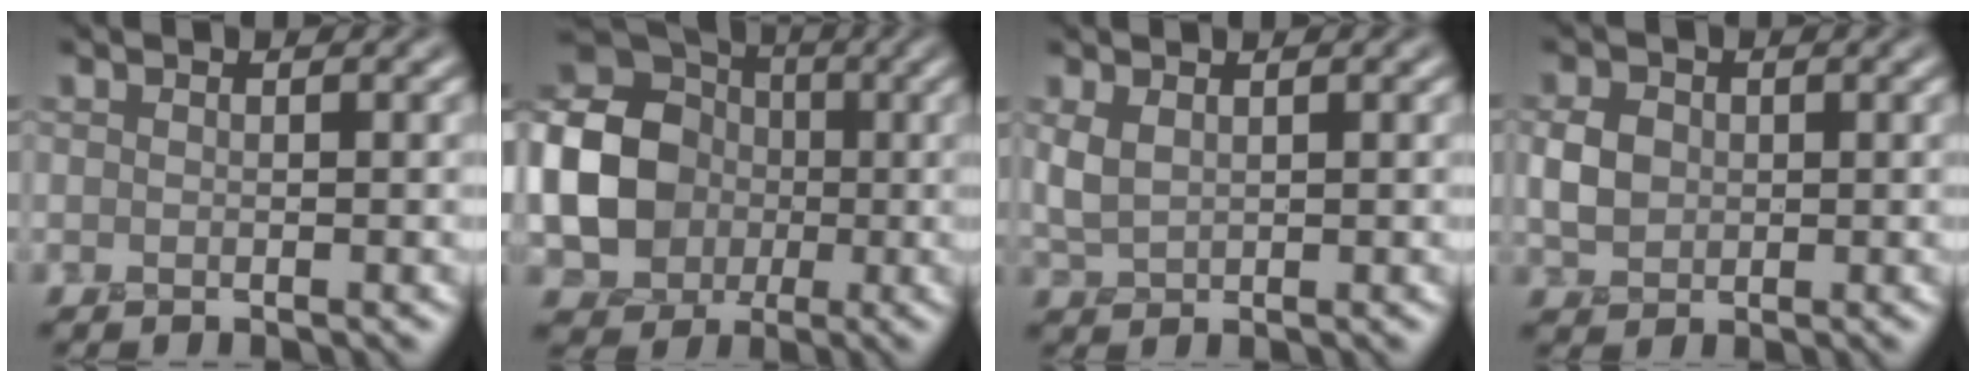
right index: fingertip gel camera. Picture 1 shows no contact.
{"total": 15.9, "force": [-0.6, 14.1, 7.3], "torque": [-0.188, 0.017, -0.057]}
{"total": 2.0, "force": [0.8, 1.1, 1.4], "torque": [-0.042, 0.003, 0.020]}
{"total": 2.7, "force": [0.2, 2.2, 1.5], "torque": [-0.038, 0.004, 0.000]}